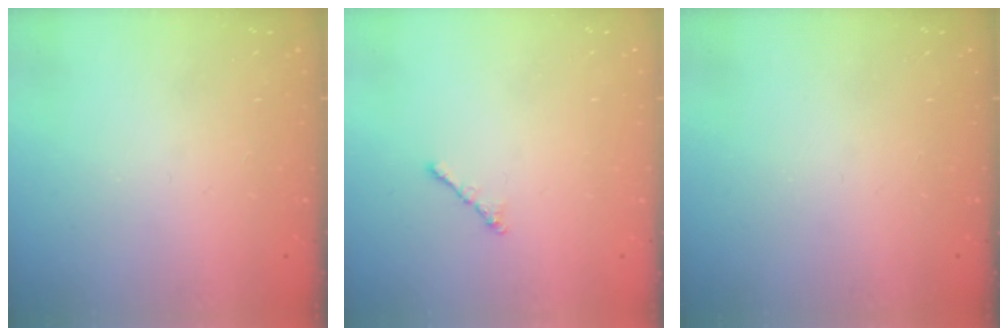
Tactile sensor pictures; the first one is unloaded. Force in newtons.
{"total": 1.8, "press": 1.7, "slide": 0.6}
{"total": 0.0}